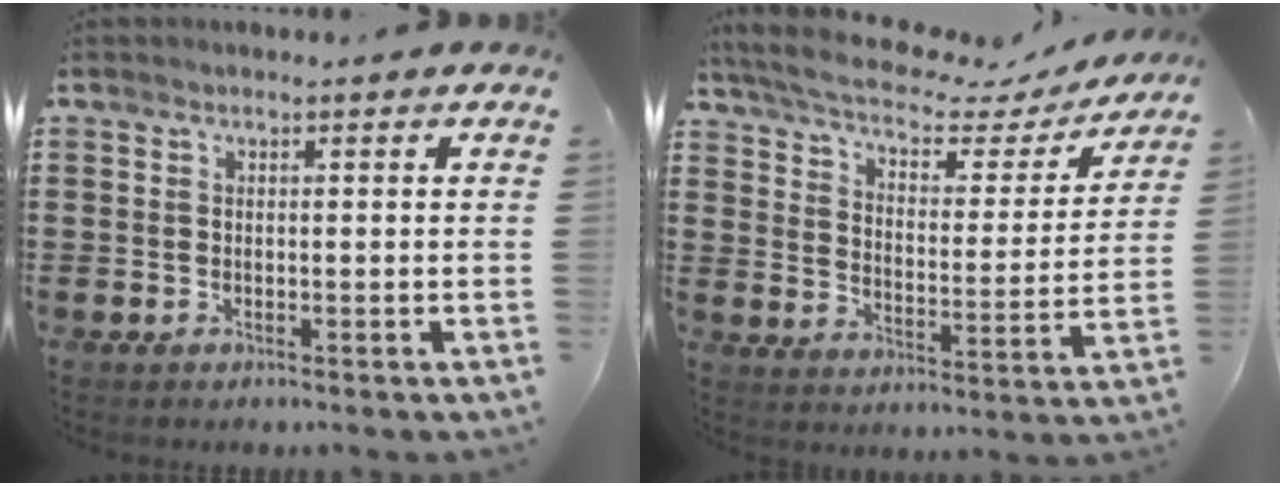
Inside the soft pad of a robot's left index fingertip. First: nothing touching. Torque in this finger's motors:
{"motor_torque": [2.14, 0.00, 0.47, 0.10]}